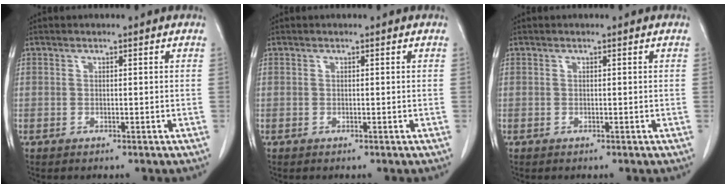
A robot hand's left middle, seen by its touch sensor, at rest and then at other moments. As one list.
[{"total": 0.0}, {"total": 0.0}]